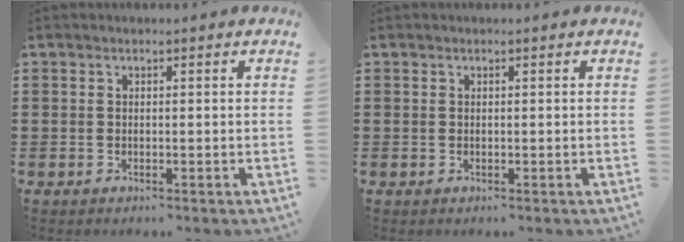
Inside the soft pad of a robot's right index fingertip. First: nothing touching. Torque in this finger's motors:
{"motor_torque": [0.00, 0.00, 0.00, -0.01]}